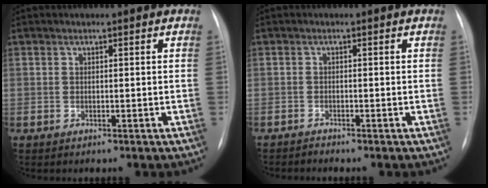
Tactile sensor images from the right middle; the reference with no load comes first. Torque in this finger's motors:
{"motor_torque": [-0.28, -0.18, -0.03, -0.01]}